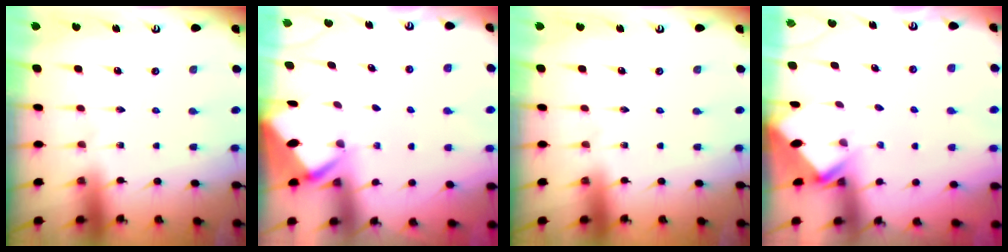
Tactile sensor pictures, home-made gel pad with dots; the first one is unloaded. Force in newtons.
{"total": 2.6, "press": 2.6, "slide": 0.3}
{"total": 0.0}
{"total": 2.5, "press": 2.5, "slide": 0.2}